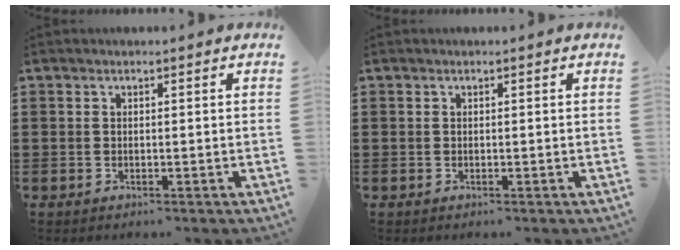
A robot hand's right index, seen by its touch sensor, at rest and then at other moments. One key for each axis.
{"total": 0.0}